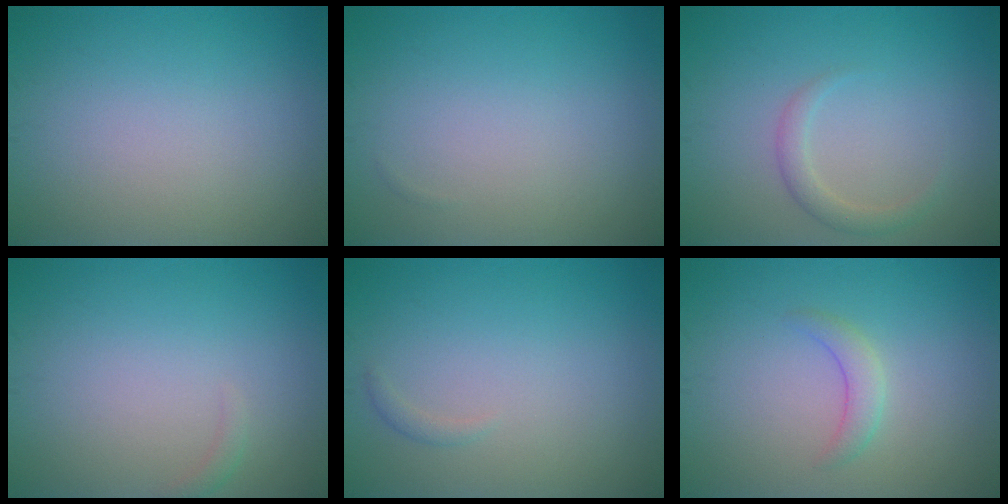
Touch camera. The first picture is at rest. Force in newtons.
{"total": 0.0}
{"total": 1.6, "press": 1.6, "slide": 0.1}
{"total": 0.7, "press": 0.7, "slide": 0.2}
{"total": 0.6, "press": 0.6, "slide": 0.0}
{"total": 1.7, "press": 1.7, "slide": 0.0}